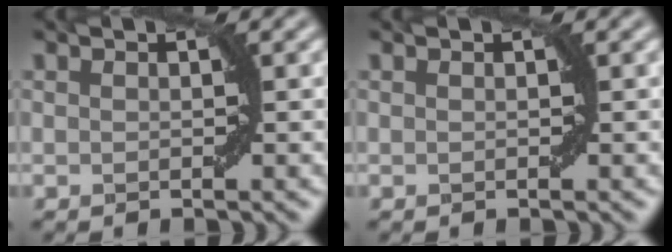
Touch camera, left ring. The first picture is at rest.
{"total": 0.0}